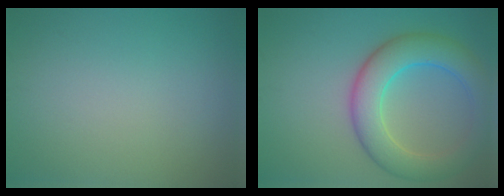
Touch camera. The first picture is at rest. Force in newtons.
{"total": 7.1, "press": 7.1, "slide": 0.2}